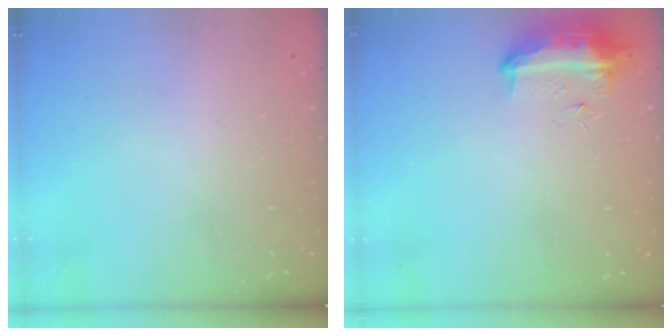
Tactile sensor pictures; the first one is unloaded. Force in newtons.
{"total": 10.7, "press": 10.6, "slide": 0.7}